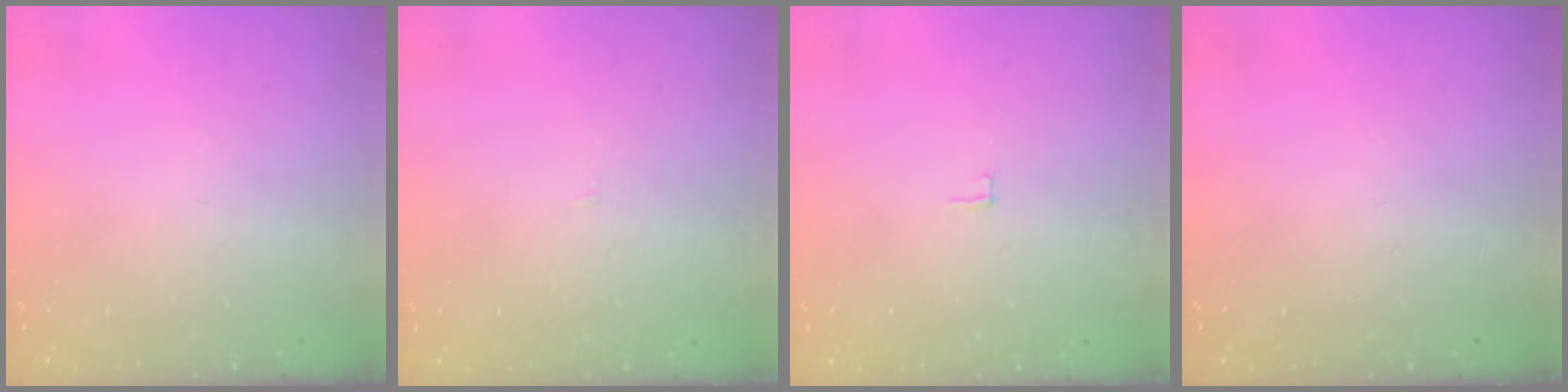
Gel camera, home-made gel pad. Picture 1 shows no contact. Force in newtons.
{"total": 2.0, "press": 2.0, "slide": 0.1}
{"total": 2.0, "press": 2.0, "slide": 0.2}
{"total": 0.0}